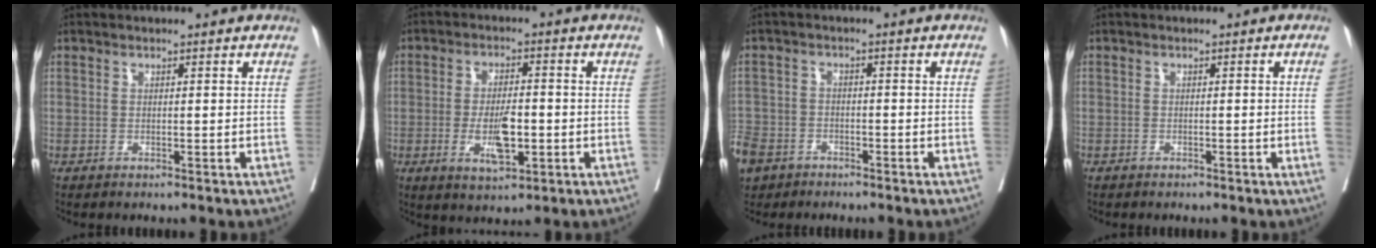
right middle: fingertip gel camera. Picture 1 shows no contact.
{"total": 6.8, "force": [-1.7, 2.2, 6.2], "torque": [-0.115, -0.007, -0.023]}
{"total": 9.7, "force": [-6.2, 6.8, 3.0], "torque": [-0.120, -0.009, -0.115]}
{"total": 1.1, "force": [-0.2, -0.4, 1.0], "torque": [-0.010, 0.000, -0.005]}